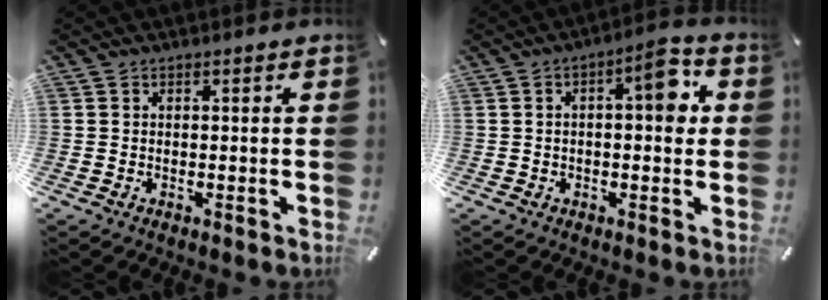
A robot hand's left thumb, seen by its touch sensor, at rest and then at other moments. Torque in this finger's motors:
{"motor_torque": [0.24, 0.33, 0.39, 0.25, 0.04]}